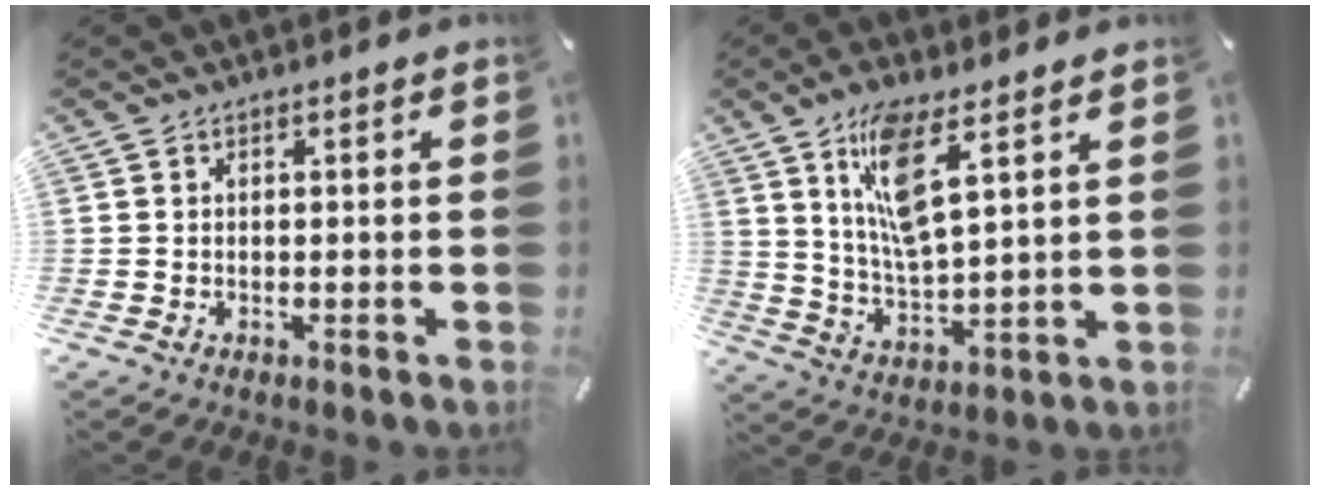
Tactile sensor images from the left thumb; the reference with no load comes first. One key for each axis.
{"total": 11.7, "fx": 6.9, "fy": 3.4, "fz": 8.8, "tx": -0.177, "ty": -0.020, "tz": 0.121}